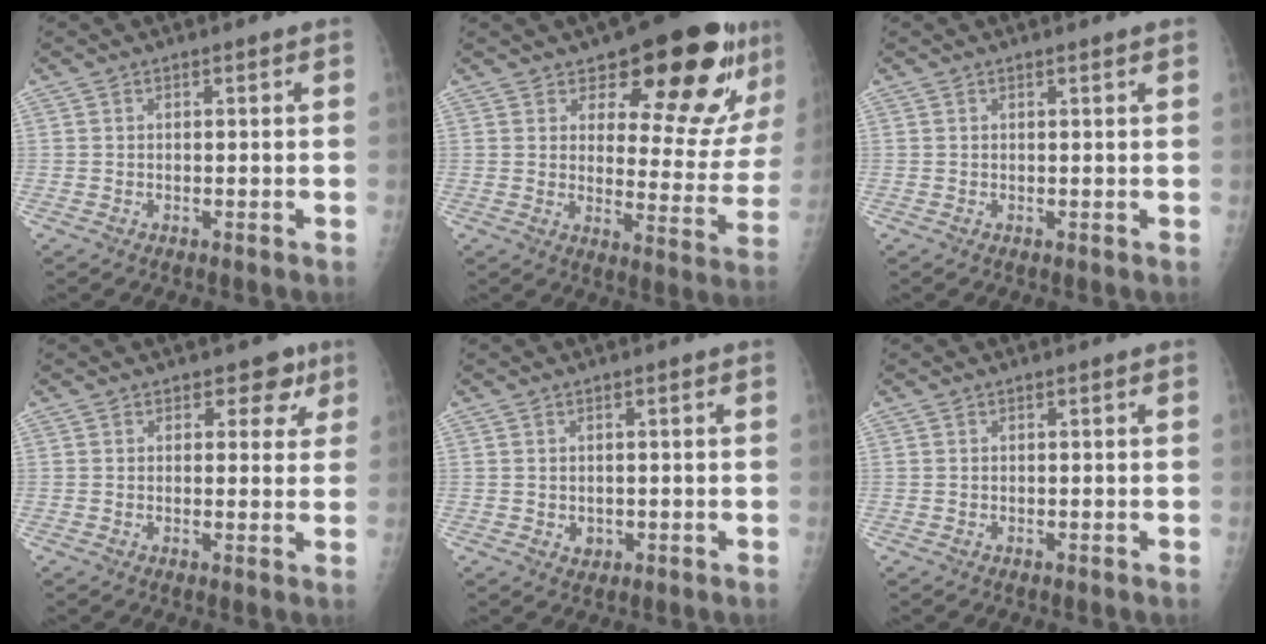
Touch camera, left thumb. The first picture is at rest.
{"total": 19.2, "force": [11.8, 7.4, 13.2], "torque": [-0.130, -0.076, 0.159]}
{"total": 0.9, "force": [0.7, -0.1, 0.5], "torque": [-0.009, 0.001, 0.012]}
{"total": 4.5, "force": [2.5, 3.1, 2.0], "torque": [0.013, -0.007, 0.026]}
{"total": 1.6, "force": [-0.1, 1.4, 0.8], "torque": [-0.007, 0.000, 0.004]}
{"total": 0.0}